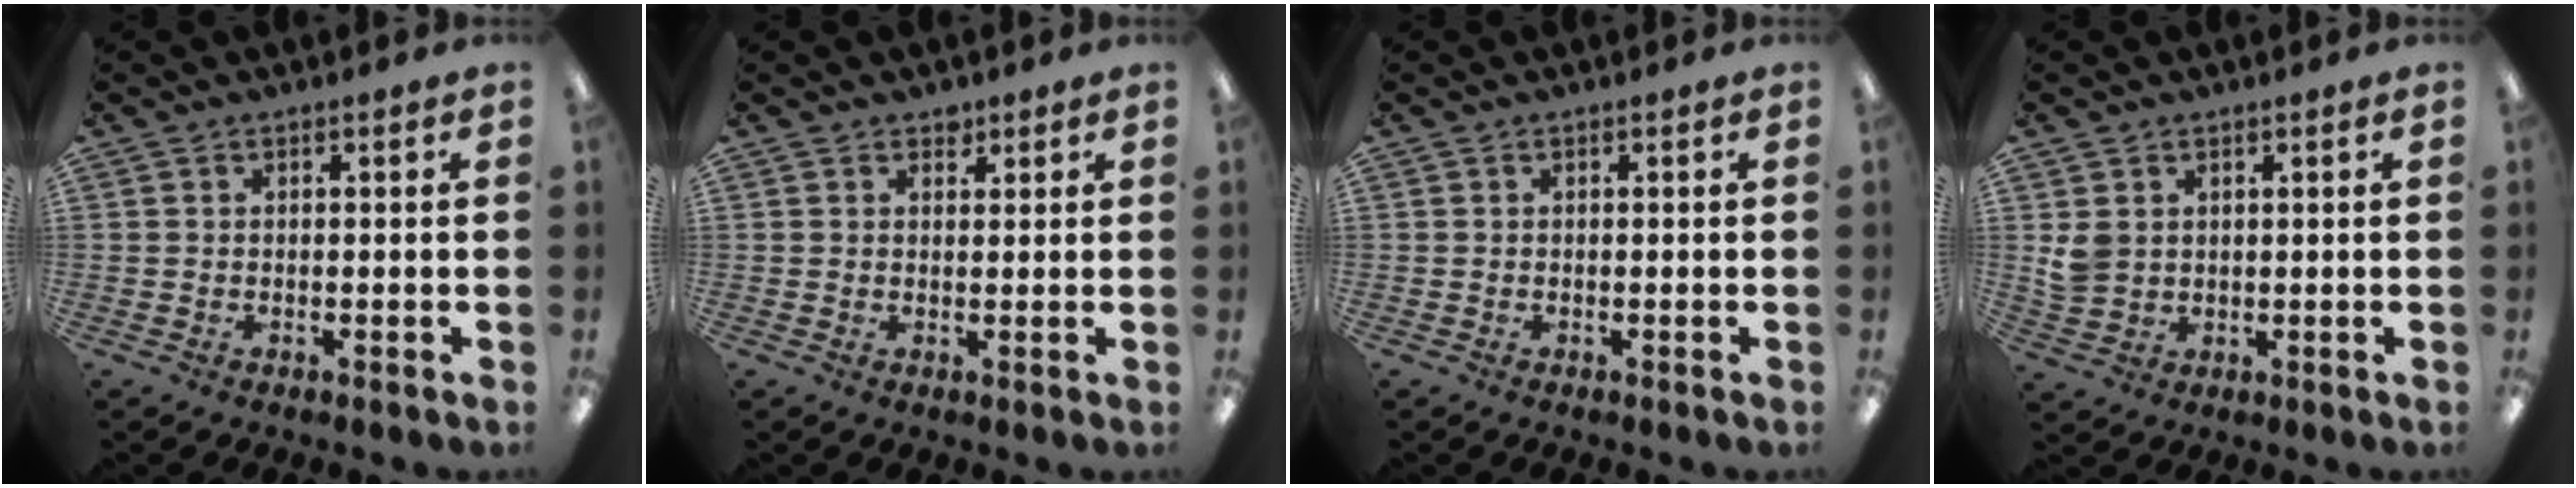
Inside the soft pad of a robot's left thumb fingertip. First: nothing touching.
{"total": 1.9, "force": [1.5, 1.1, 0.4], "torque": [0.008, -0.005, 0.024]}
{"total": 0.0}
{"total": 4.3, "force": [1.6, 3.5, 1.9], "torque": [-0.032, 0.002, 0.032]}